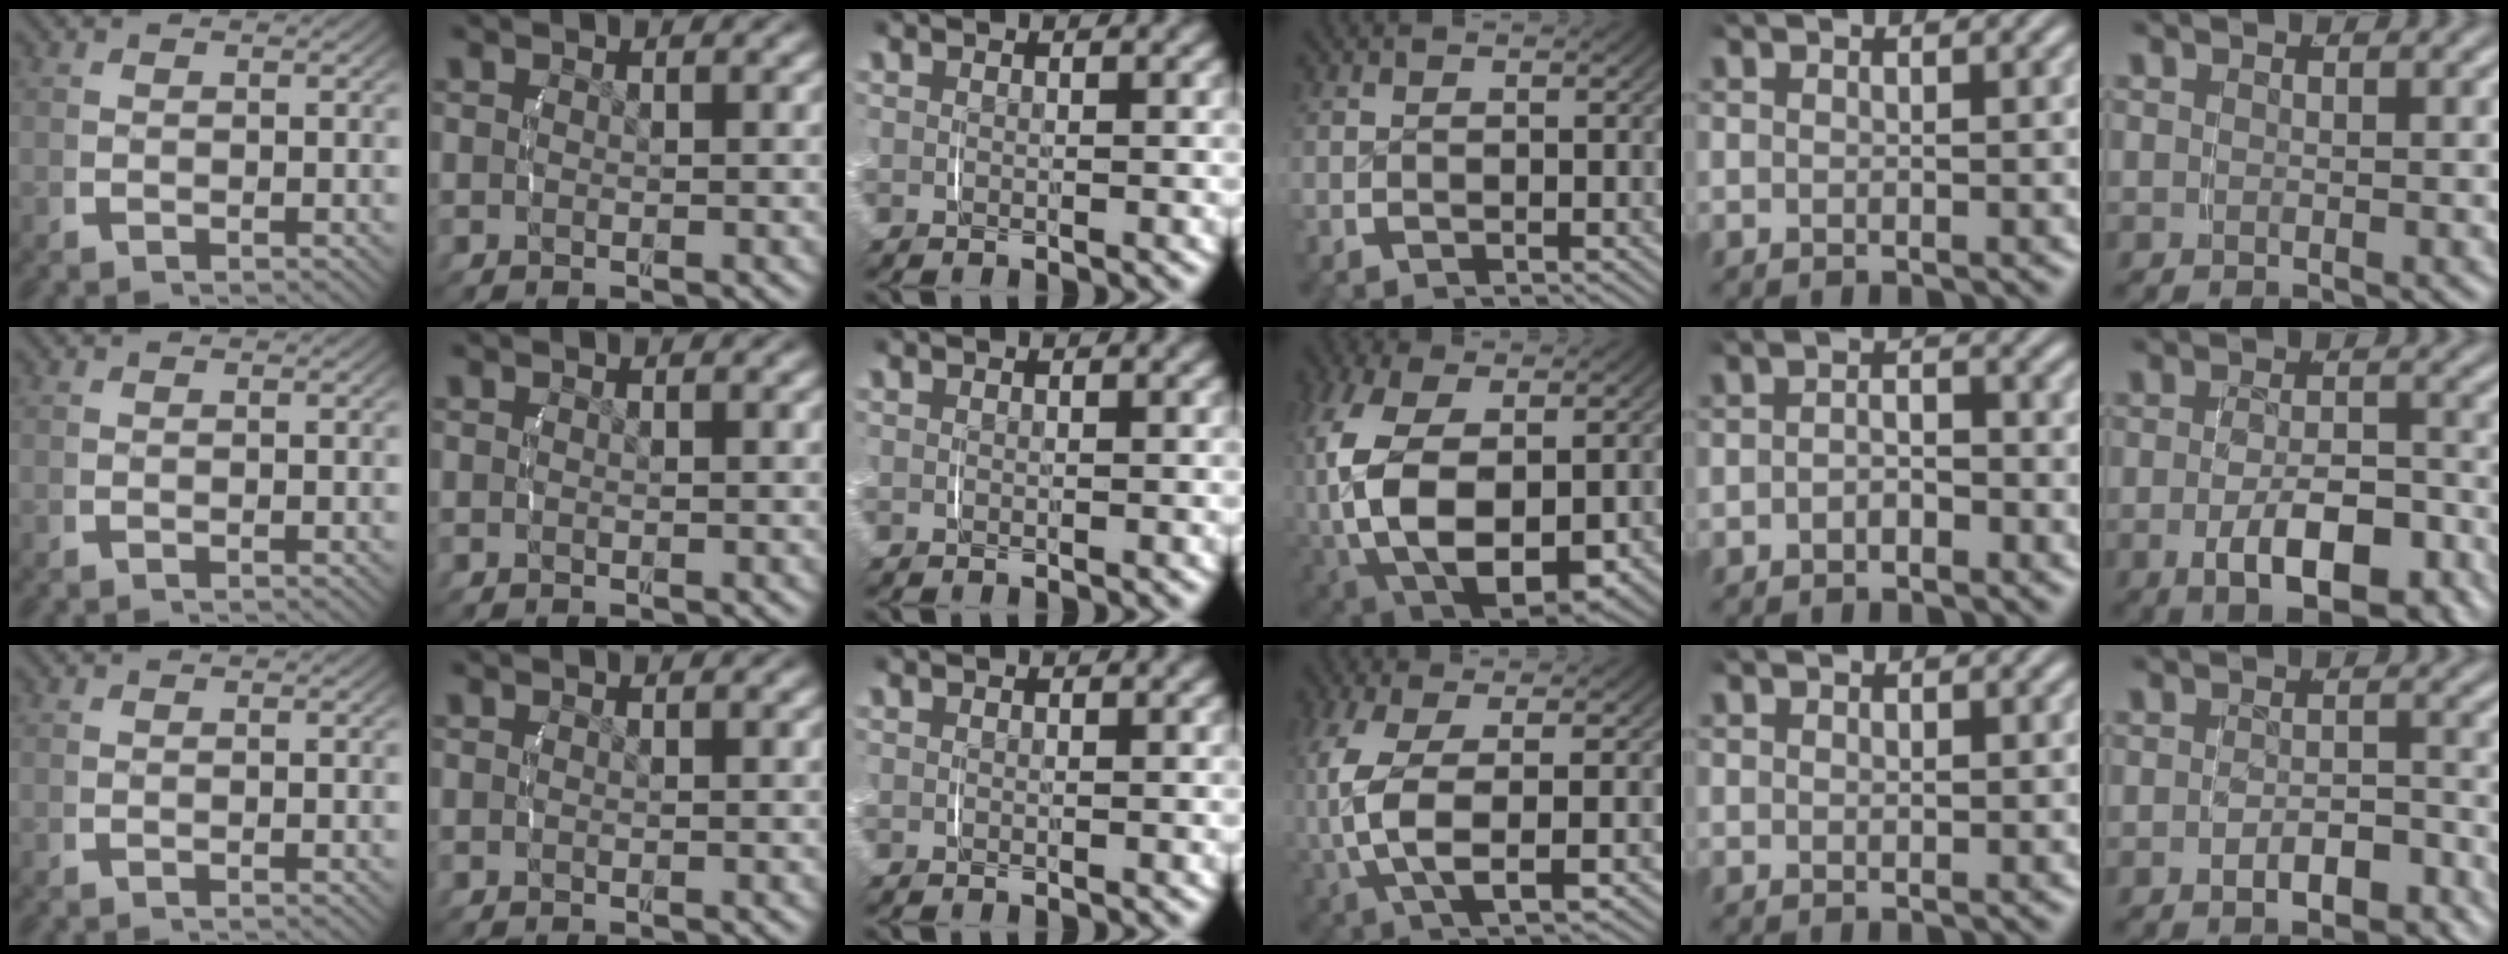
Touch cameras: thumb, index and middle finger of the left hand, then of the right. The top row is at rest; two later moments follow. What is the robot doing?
{"motion": "lift_and_place", "object": "napkin"}